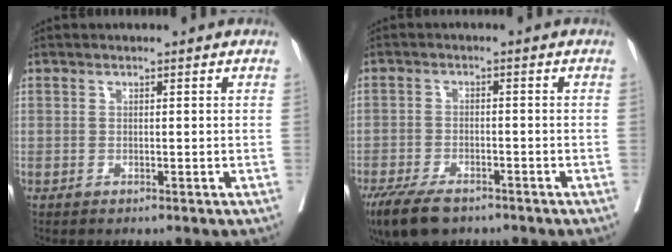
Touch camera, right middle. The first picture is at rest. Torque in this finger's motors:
{"motor_torque": [0.77, -0.50, 0.28, 0.03]}